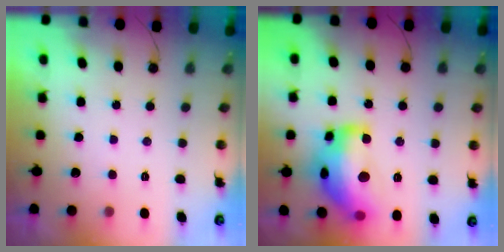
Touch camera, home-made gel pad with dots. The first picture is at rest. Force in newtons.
{"total": 21.0, "press": 21.0, "slide": 1.4}